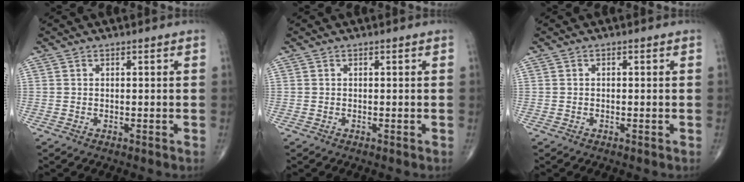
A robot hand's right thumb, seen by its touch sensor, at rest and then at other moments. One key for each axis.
{"total": 0.0}
{"total": 0.0}